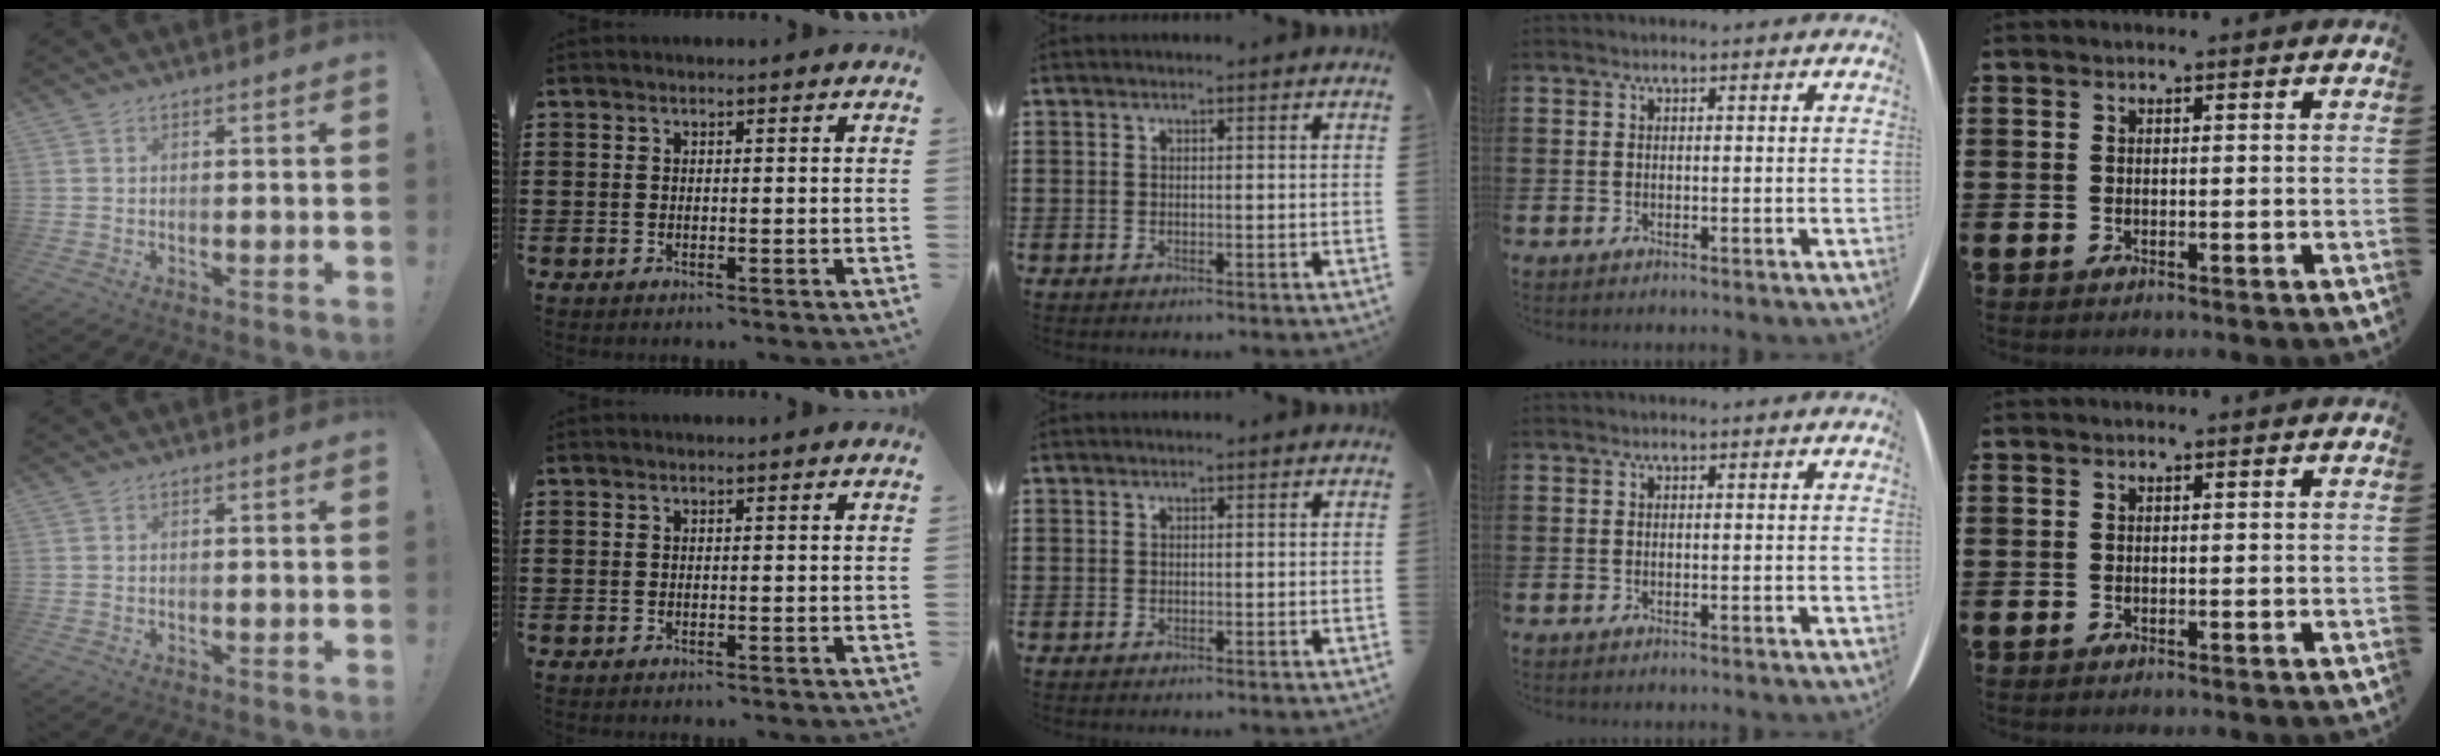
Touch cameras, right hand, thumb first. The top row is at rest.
{}